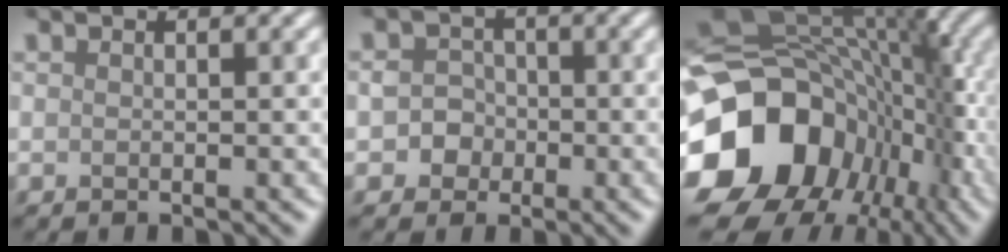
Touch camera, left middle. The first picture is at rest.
{"total": 2.4, "force": [-0.5, 2.3, 0.6], "torque": [0.016, 0.005, -0.019]}
{"total": 16.3, "force": [-4.9, 12.5, 9.2], "torque": [-0.189, -0.027, -0.071]}